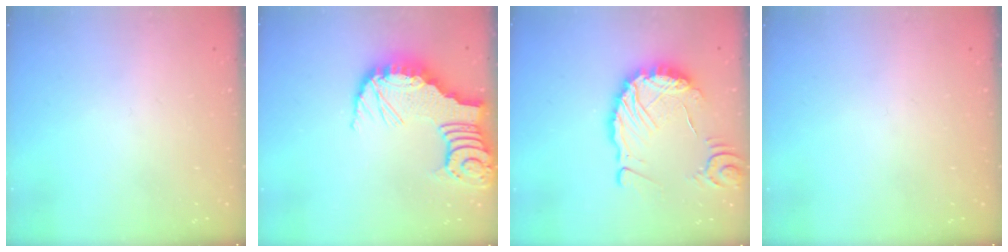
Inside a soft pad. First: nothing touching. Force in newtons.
{"total": 9.3, "press": 9.2, "slide": 0.9}
{"total": 11.8, "press": 11.7, "slide": 1.3}
{"total": 0.0}